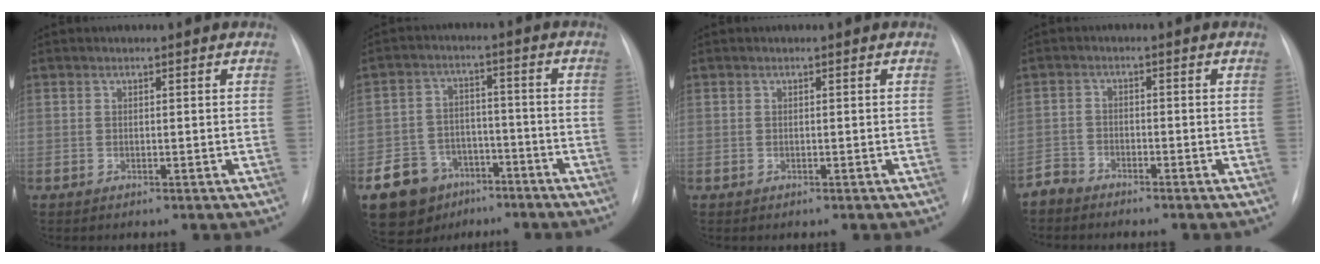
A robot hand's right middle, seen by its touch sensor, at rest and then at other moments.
{"total": 10.1, "force": [-5.9, 7.6, 2.9], "torque": [-0.063, 0.018, -0.089]}
{"total": 0.0}
{"total": 2.7, "force": [-2.5, 0.7, -0.6], "torque": [0.013, -0.005, -0.051]}